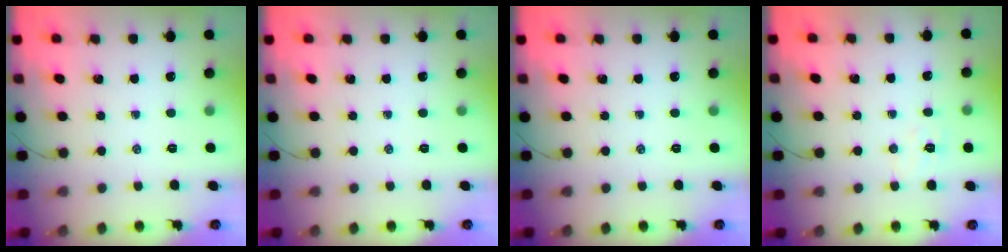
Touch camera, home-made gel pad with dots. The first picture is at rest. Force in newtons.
{"total": 0.0}
{"total": 0.0}
{"total": 4.6, "press": 4.5, "slide": 1.1}